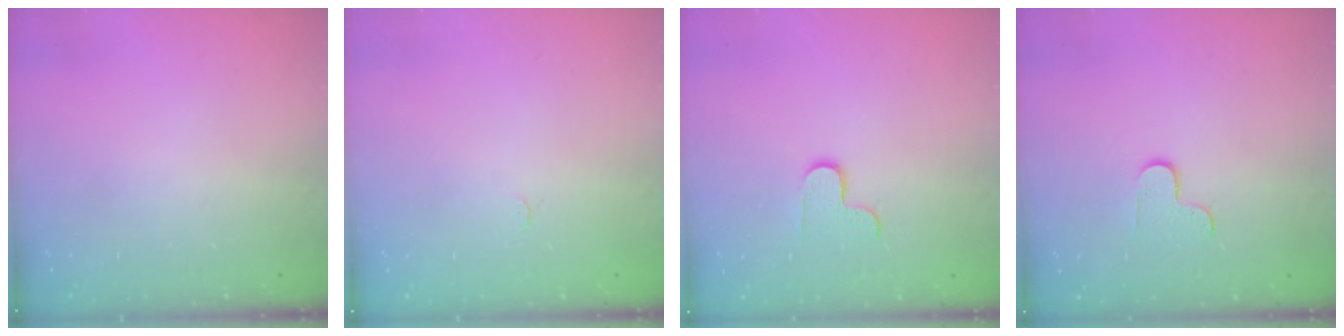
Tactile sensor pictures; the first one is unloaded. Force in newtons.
{"total": 2.4, "press": 2.4, "slide": 0.3}
{"total": 4.5, "press": 4.5, "slide": 0.4}
{"total": 5.5, "press": 5.4, "slide": 0.6}